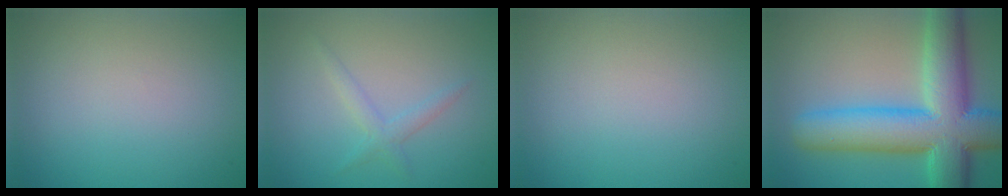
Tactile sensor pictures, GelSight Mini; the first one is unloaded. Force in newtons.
{"total": 1.6, "press": 1.6, "slide": 0.1}
{"total": 0.0}
{"total": 12.5, "press": 12.5, "slide": 0.5}